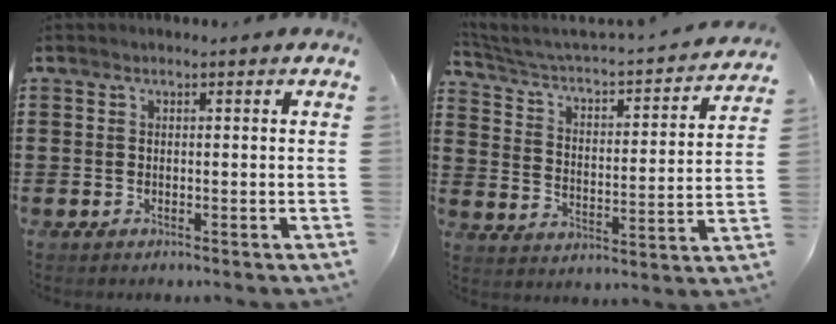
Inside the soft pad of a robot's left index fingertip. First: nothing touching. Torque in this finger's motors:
{"motor_torque": [2.14, 0.00, -0.53, -0.03]}